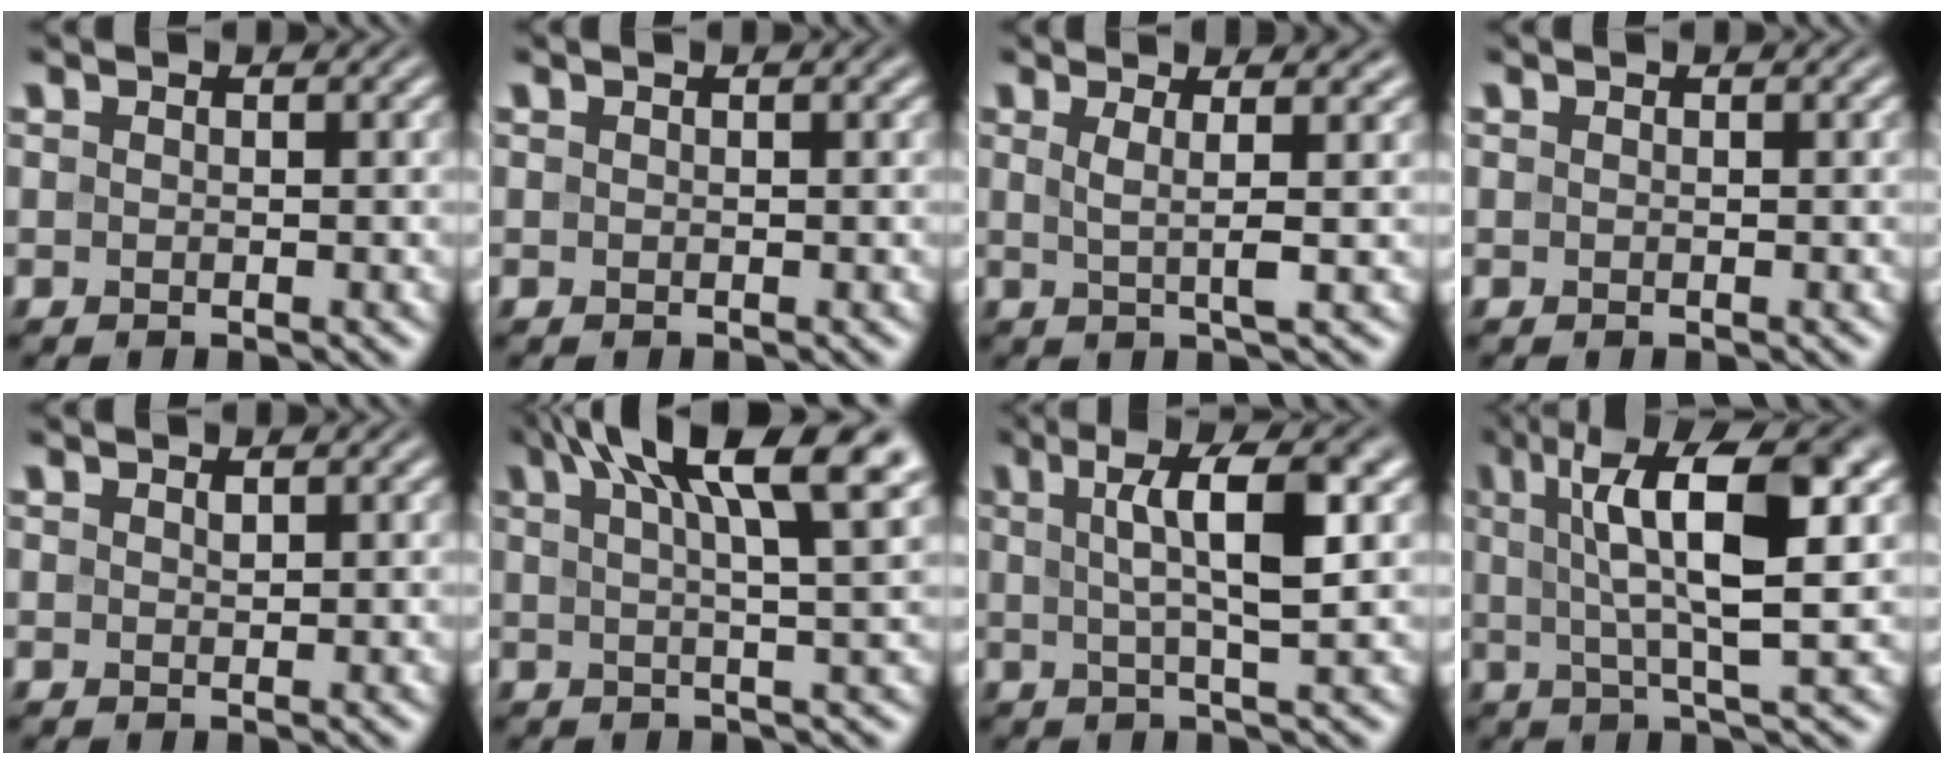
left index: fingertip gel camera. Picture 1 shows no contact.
{"total": 0.8, "force": [0.5, 0.2, 0.7], "torque": [-0.010, 0.005, 0.007]}
{"total": 3.4, "force": [1.0, 0.9, 3.2], "torque": [-0.047, -0.001, 0.012]}
{"total": 0.0}
{"total": 0.5, "force": [0.4, 0.2, 0.3], "torque": [-0.007, -0.001, 0.007]}
{"total": 10.8, "force": [5.2, 2.9, 9.0], "torque": [-0.094, 0.033, 0.061]}
{"total": 6.9, "force": [1.6, 1.7, 6.5], "torque": [-0.092, 0.011, 0.023]}
{"total": 11.0, "force": [2.9, 2.9, 10.2], "torque": [-0.159, 0.015, 0.044]}